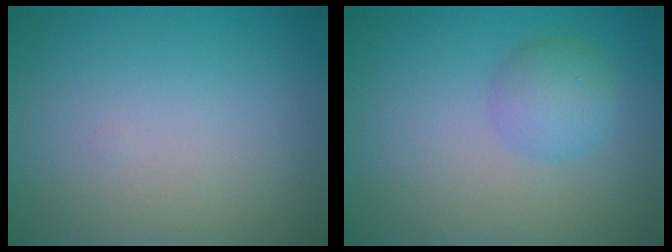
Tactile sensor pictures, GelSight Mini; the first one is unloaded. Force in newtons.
{"total": 2.6, "press": 2.6, "slide": 0.1}